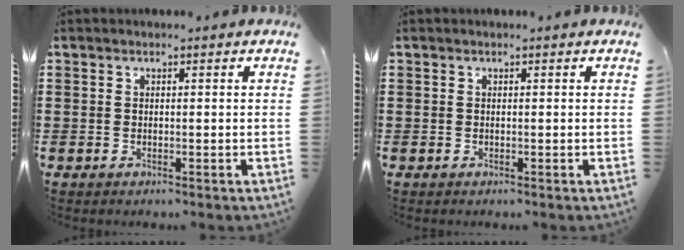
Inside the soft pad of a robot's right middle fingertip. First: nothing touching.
{"total": 0.0}